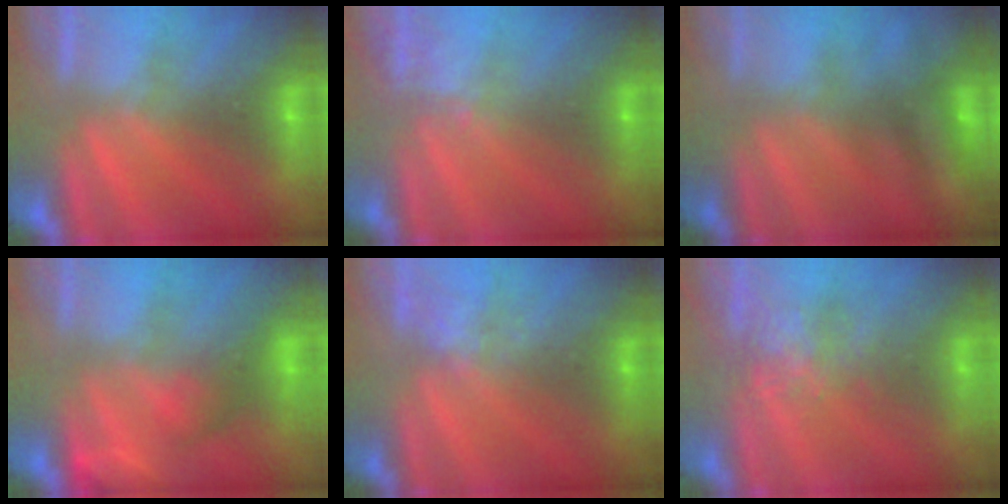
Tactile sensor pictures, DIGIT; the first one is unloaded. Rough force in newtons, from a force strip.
{"total": 1.7}
{"total": 2.4}
{"total": 4.7}
{"total": 2.4}
{"total": 3.7}